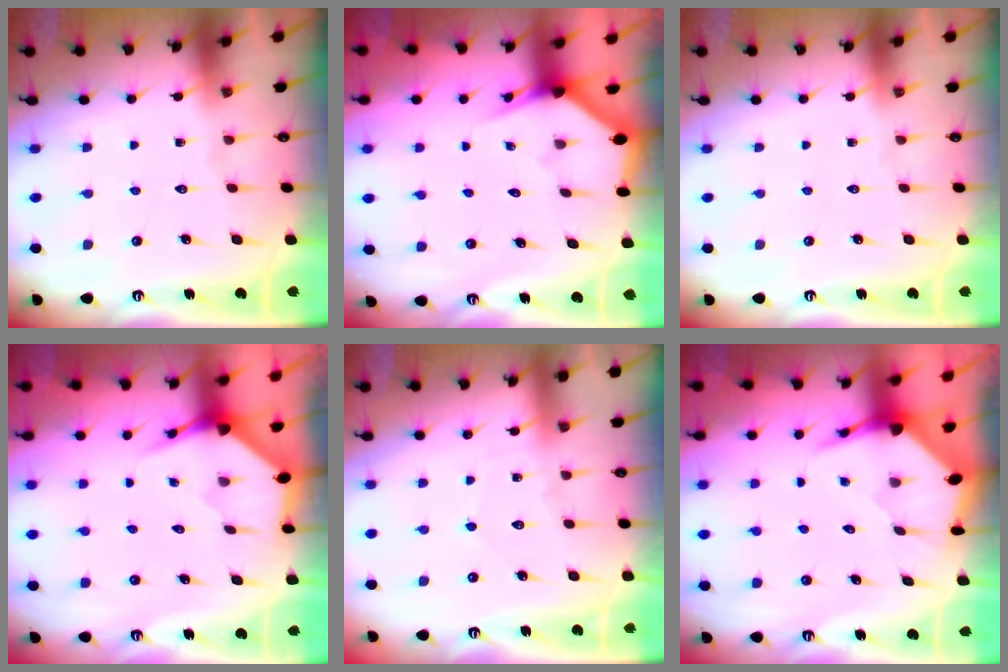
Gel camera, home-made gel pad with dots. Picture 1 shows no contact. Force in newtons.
{"total": 2.7, "press": 2.7, "slide": 0.1}
{"total": 0.0}
{"total": 3.5, "press": 3.5, "slide": 0.3}
{"total": 4.4, "press": 4.3, "slide": 0.5}
{"total": 3.9, "press": 3.9, "slide": 0.5}